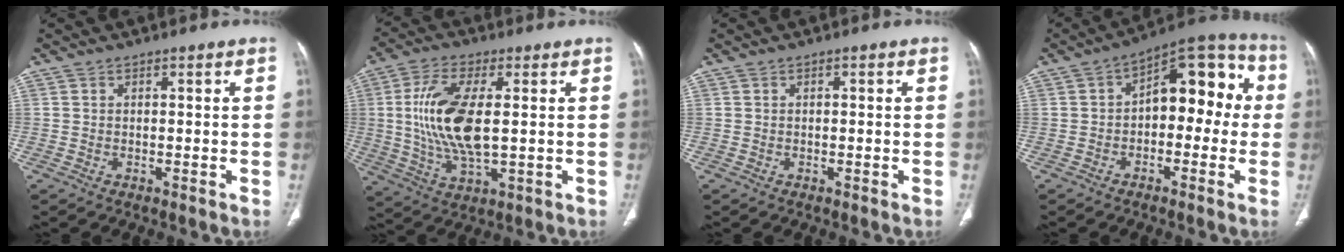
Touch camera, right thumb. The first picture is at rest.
{"total": 14.5, "force": [1.3, 6.0, 13.1], "torque": [-0.273, -0.009, 0.030]}
{"total": 0.6, "force": [0.1, 0.2, 0.6], "torque": [-0.012, 0.002, 0.003]}
{"total": 14.1, "force": [0.6, 8.2, 11.5], "torque": [-0.104, 0.050, -0.008]}